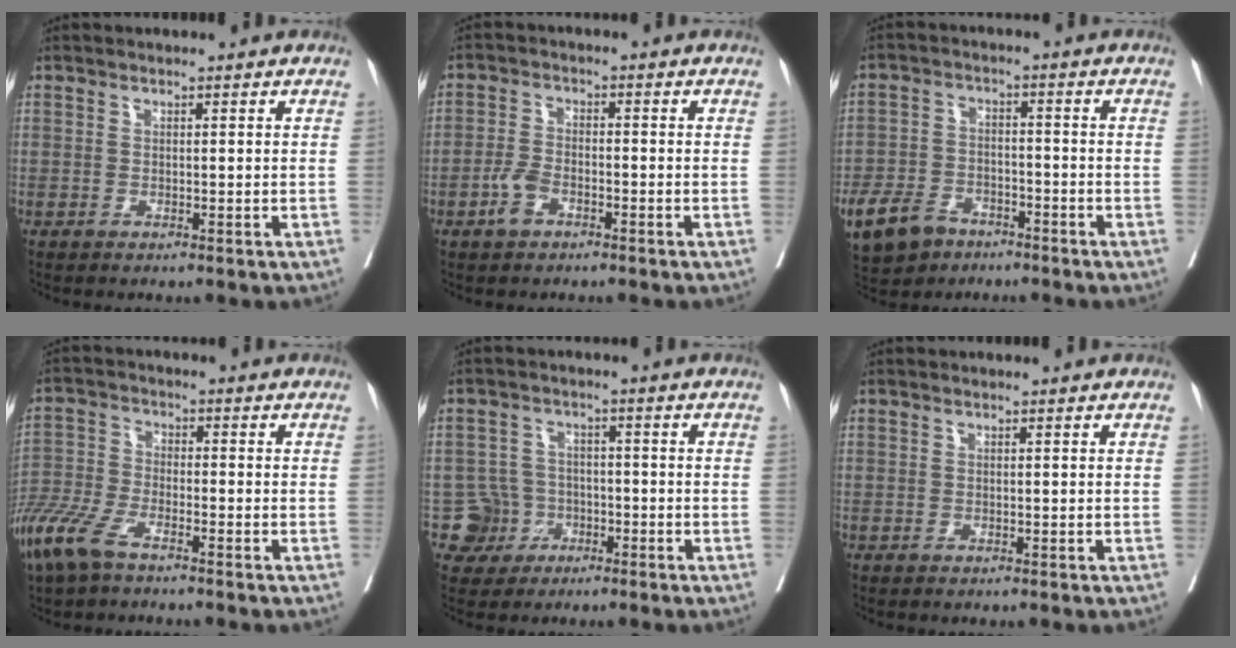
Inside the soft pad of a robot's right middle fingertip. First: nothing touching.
{"total": 3.7, "force": [-2.2, 1.8, 2.5], "torque": [-0.053, 0.002, -0.042]}
{"total": 9.6, "force": [-6.2, 6.0, 4.1], "torque": [-0.088, 0.000, -0.106]}
{"total": 8.4, "force": [-5.9, 2.4, 5.4], "torque": [-0.130, -0.018, -0.122]}
{"total": 4.9, "force": [-2.0, 4.5, -0.3], "torque": [0.014, 0.015, -0.034]}
{"total": 0.0}